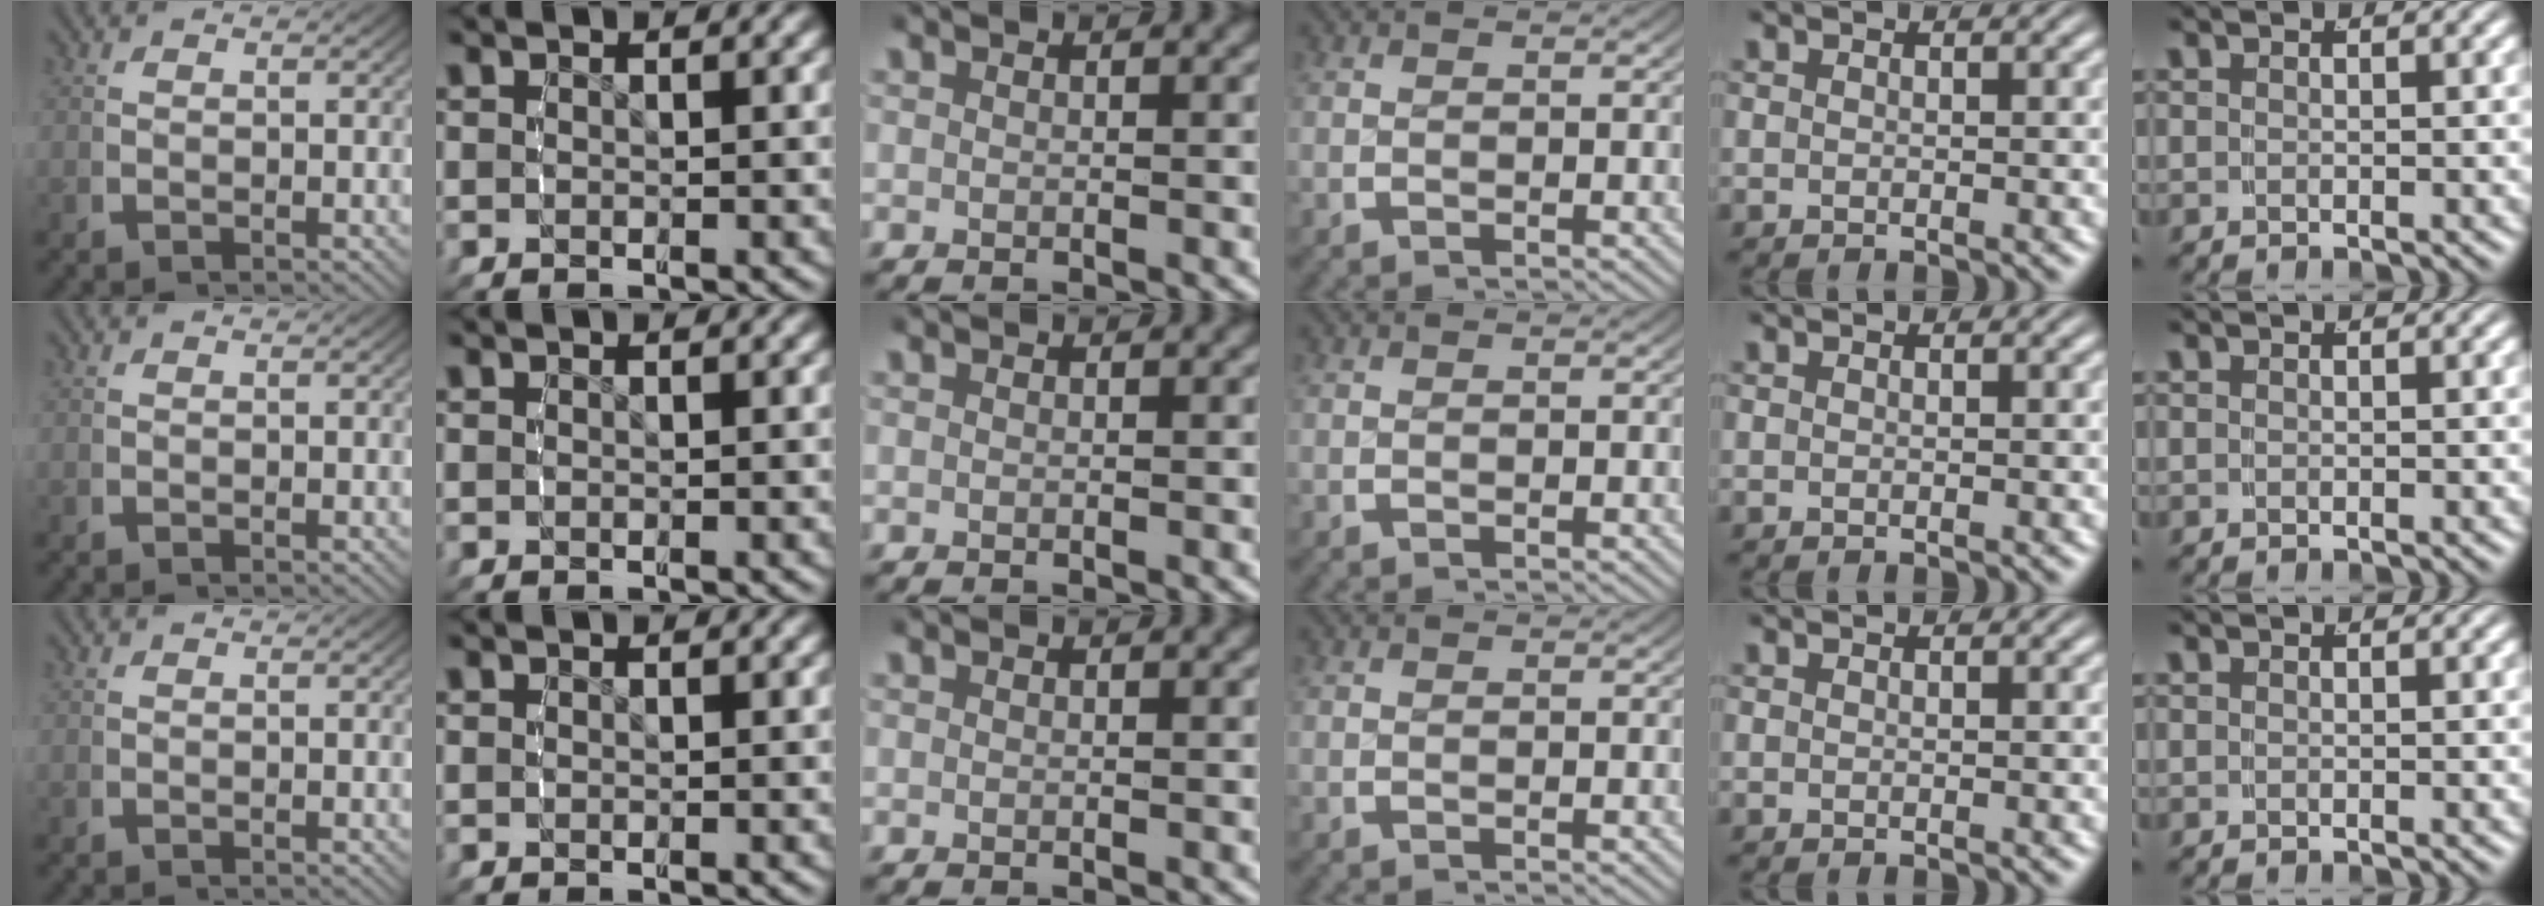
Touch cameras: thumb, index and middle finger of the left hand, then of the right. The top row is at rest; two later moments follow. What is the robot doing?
{"motion": "reach", "object": "shirt"}